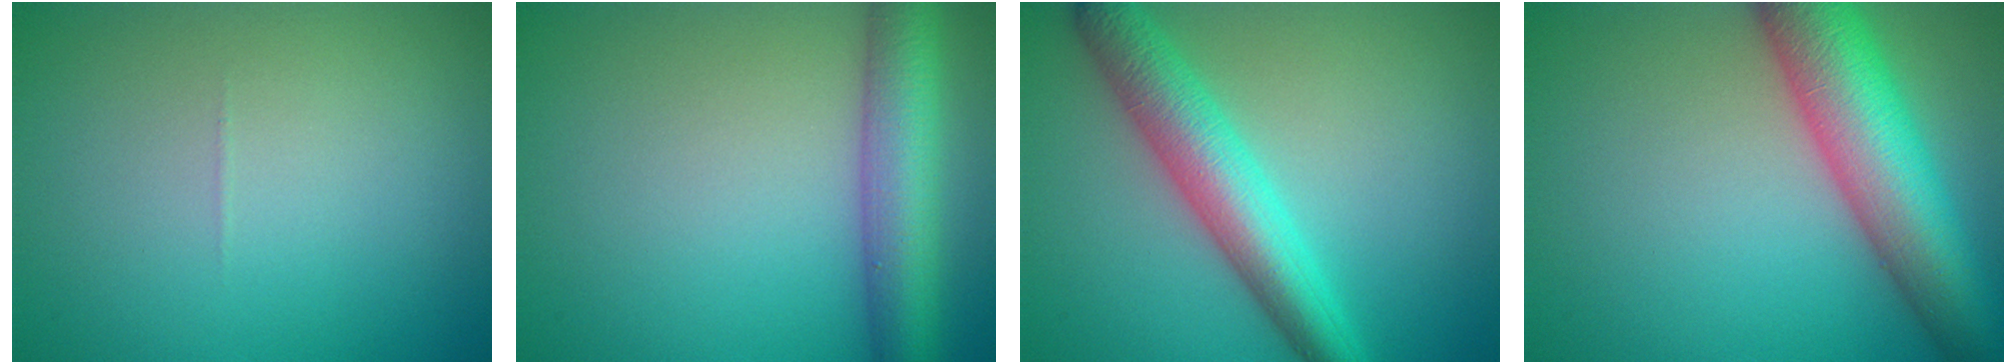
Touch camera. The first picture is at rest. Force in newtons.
{"total": 5.9, "press": 5.9, "slide": 0.2}
{"total": 5.9, "press": 5.9, "slide": 0.2}
{"total": 10.1, "press": 10.1, "slide": 0.5}